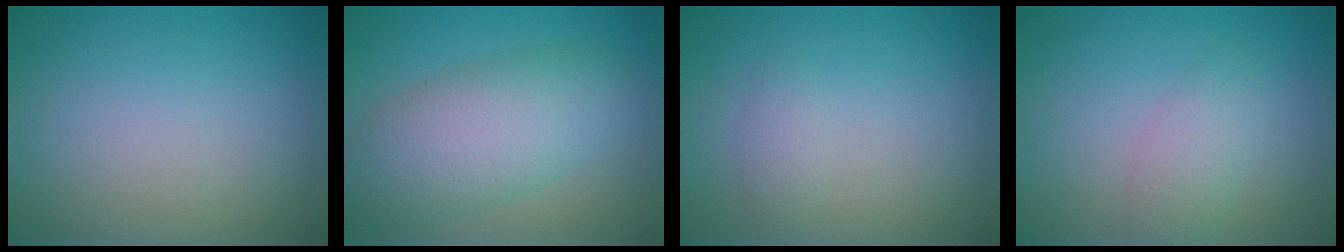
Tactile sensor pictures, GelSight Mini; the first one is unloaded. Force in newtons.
{"total": 6.5, "press": 6.5, "slide": 0.3}
{"total": 1.0, "press": 1.0, "slide": 0.1}
{"total": 2.3, "press": 2.3, "slide": 0.1}